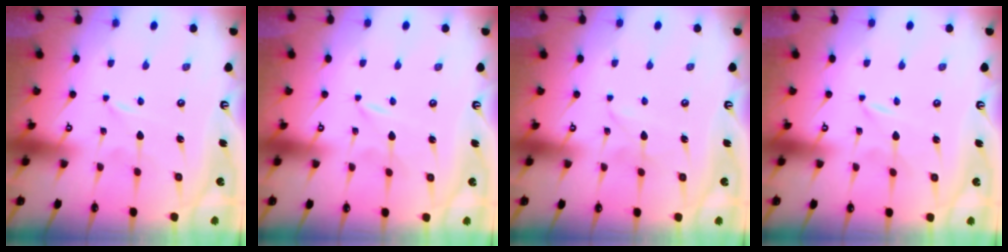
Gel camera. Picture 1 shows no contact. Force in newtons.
{"total": 0.0}
{"total": 2.1, "press": 2.1, "slide": 0.2}
{"total": 0.0}